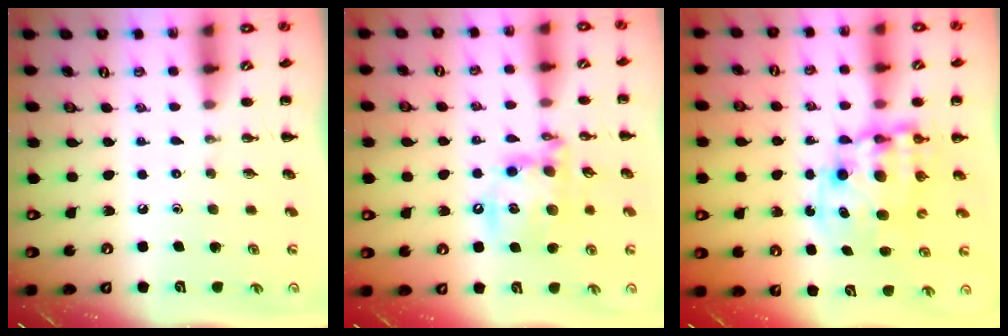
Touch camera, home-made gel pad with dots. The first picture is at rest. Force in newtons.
{"total": 16.6, "press": 16.3, "slide": 3.0}
{"total": 10.9, "press": 10.5, "slide": 2.9}